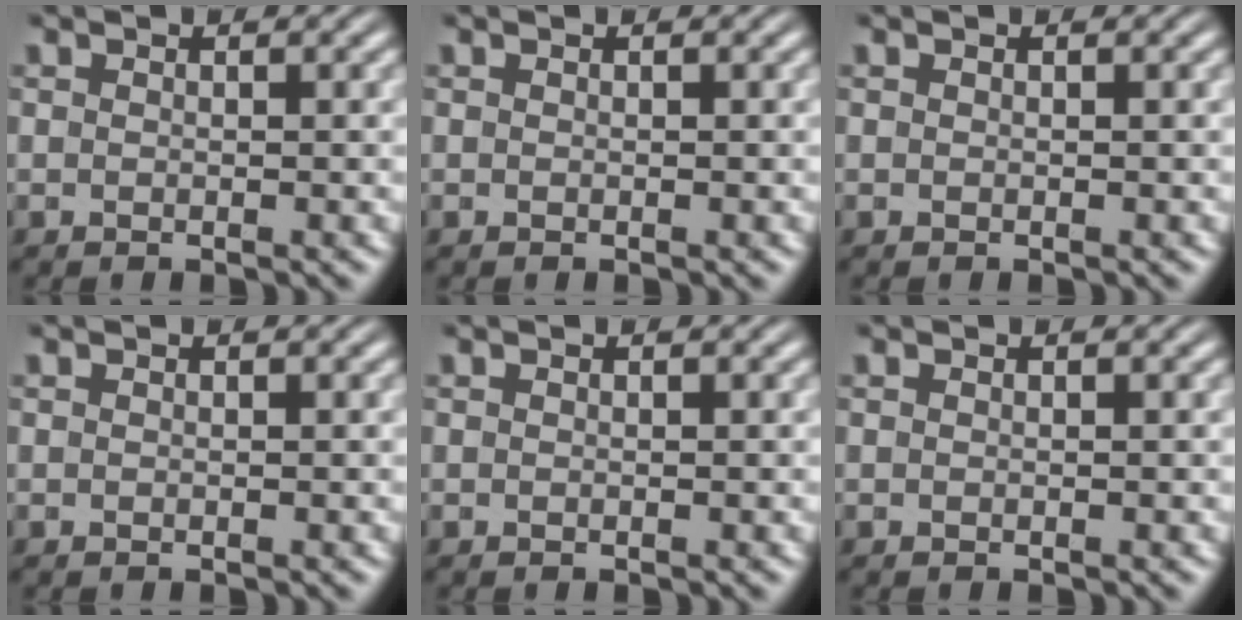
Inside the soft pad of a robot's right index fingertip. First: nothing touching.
{"total": 0.0}
{"total": 0.0}
{"total": 0.0}
{"total": 0.0}
{"total": 0.0}